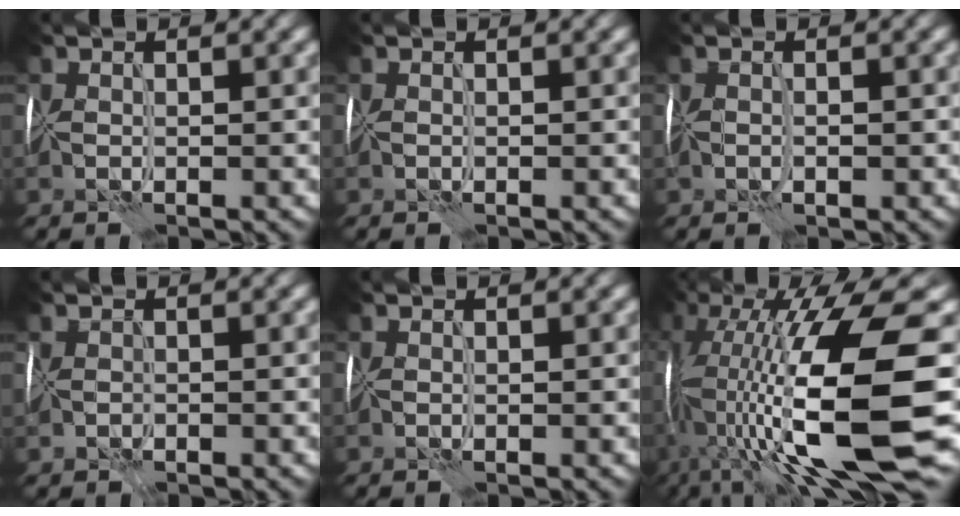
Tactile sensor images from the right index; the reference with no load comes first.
{"total": 0.0}
{"total": 0.7, "force": [-0.2, 0.2, 0.6], "torque": [-0.011, 0.002, -0.001]}
{"total": 0.6, "force": [-0.5, 0.3, -0.2], "torque": [-0.001, -0.002, -0.005]}
{"total": 0.0}
{"total": 16.5, "force": [-1.3, 5.8, 15.4], "torque": [-0.288, 0.008, -0.018]}